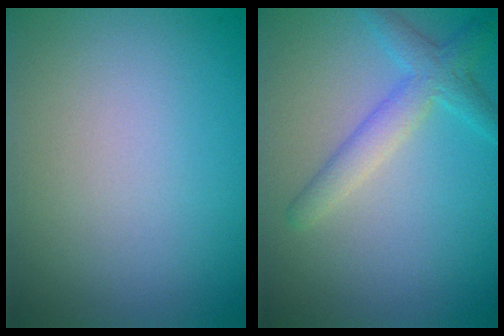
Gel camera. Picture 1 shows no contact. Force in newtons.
{"total": 1.9, "press": 1.9, "slide": 0.2}